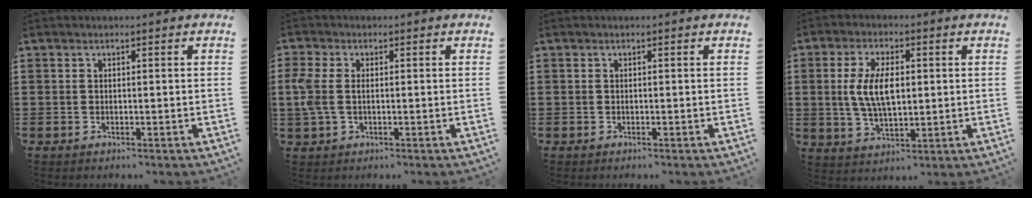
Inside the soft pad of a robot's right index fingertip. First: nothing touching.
{"total": 3.9, "force": [-0.2, 2.1, 3.2], "torque": [-0.094, -0.006, -0.014]}
{"total": 0.0}
{"total": 7.5, "force": [0.5, 3.5, 6.7], "torque": [-0.142, 0.007, 0.004]}